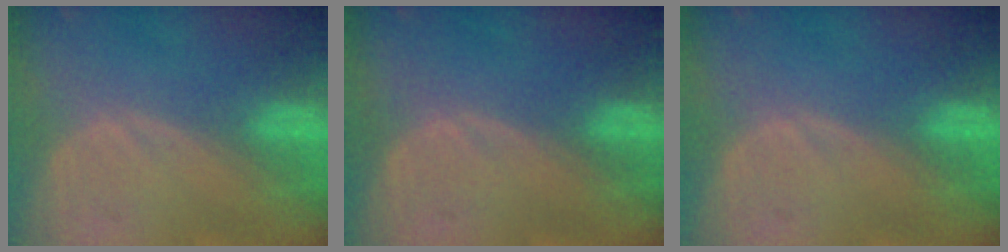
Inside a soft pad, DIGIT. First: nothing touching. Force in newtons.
{"total": 0.0}
{"total": 0.0}